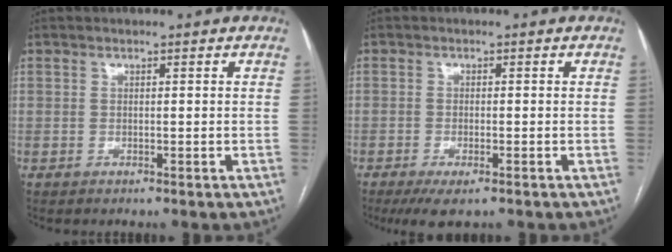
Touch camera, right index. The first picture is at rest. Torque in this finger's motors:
{"motor_torque": [0.69, -0.41, 0.11, 0.01]}